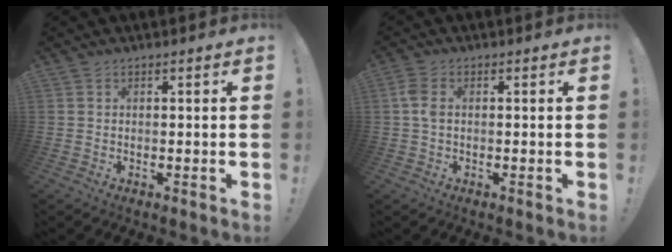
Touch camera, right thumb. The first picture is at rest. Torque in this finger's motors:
{"motor_torque": [0.77, 0.97, 0.69, -0.10, 0.03]}